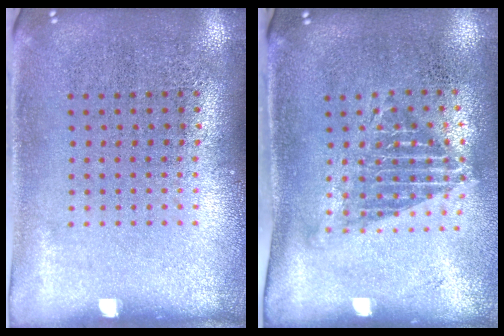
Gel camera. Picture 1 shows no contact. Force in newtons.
{"total": 1.3, "press": 1.0, "slide": 0.9}